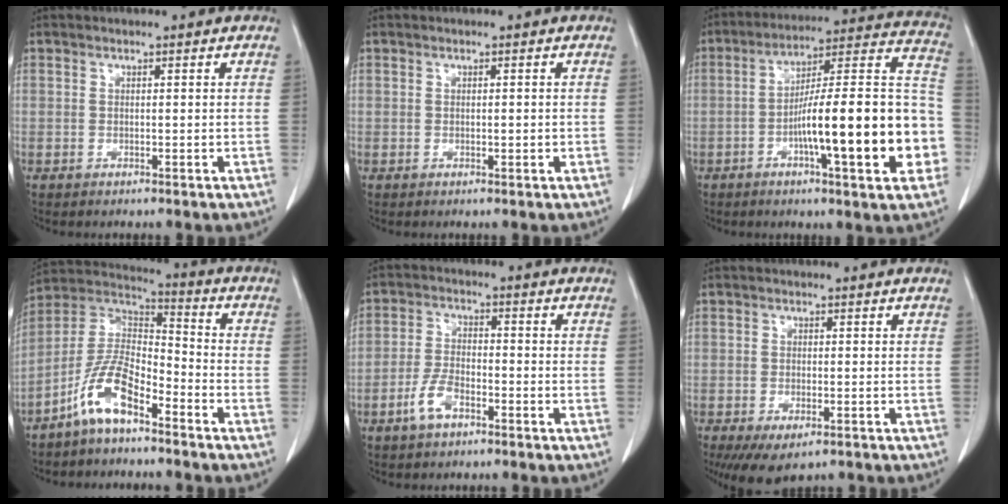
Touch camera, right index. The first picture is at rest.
{"total": 0.7, "force": [0.0, 0.3, 0.7], "torque": [-0.009, 0.001, 0.004]}
{"total": 22.5, "force": [-5.5, 3.2, 21.5], "torque": [-0.250, 0.029, -0.075]}
{"total": 10.3, "force": [-6.6, 3.2, 7.2], "torque": [-0.157, 0.014, -0.131]}
{"total": 5.1, "force": [-3.0, 2.2, 3.5], "torque": [-0.080, 0.002, -0.057]}
{"total": 6.9, "force": [-4.6, 2.7, 4.4], "torque": [-0.068, -0.013, -0.070]}